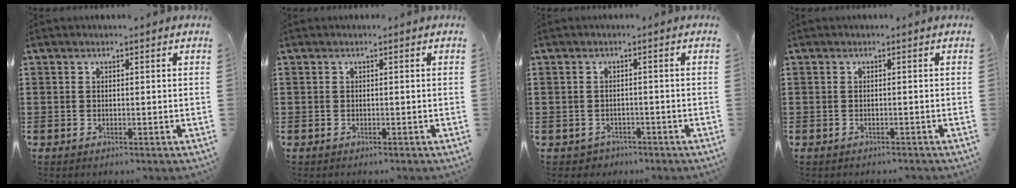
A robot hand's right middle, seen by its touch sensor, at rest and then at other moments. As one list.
[{"total": 0.0}, {"total": 1.1, "force": [-0.9, 0.6, -0.1], "torque": [-0.004, 0.003, -0.022]}, {"total": 0.5, "force": [-0.5, 0.1, 0.0], "torque": [0.000, 0.001, -0.012]}]